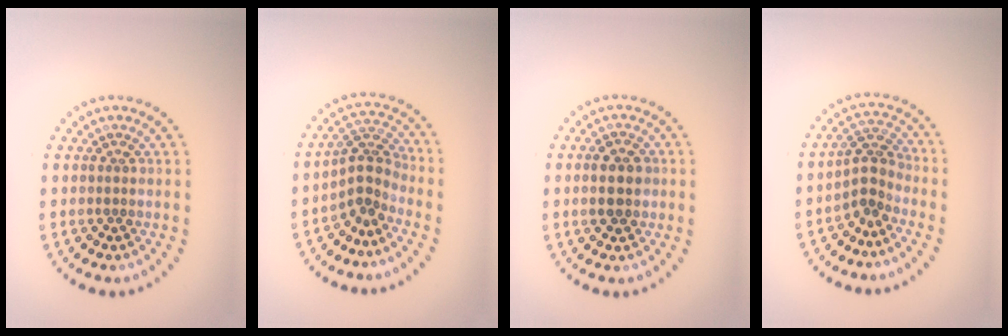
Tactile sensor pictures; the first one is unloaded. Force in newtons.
{"total": 2.9, "press": 2.0, "slide": 2.1}
{"total": 2.5, "press": 2.5, "slide": 0.2}
{"total": 2.5, "press": 2.0, "slide": 1.5}